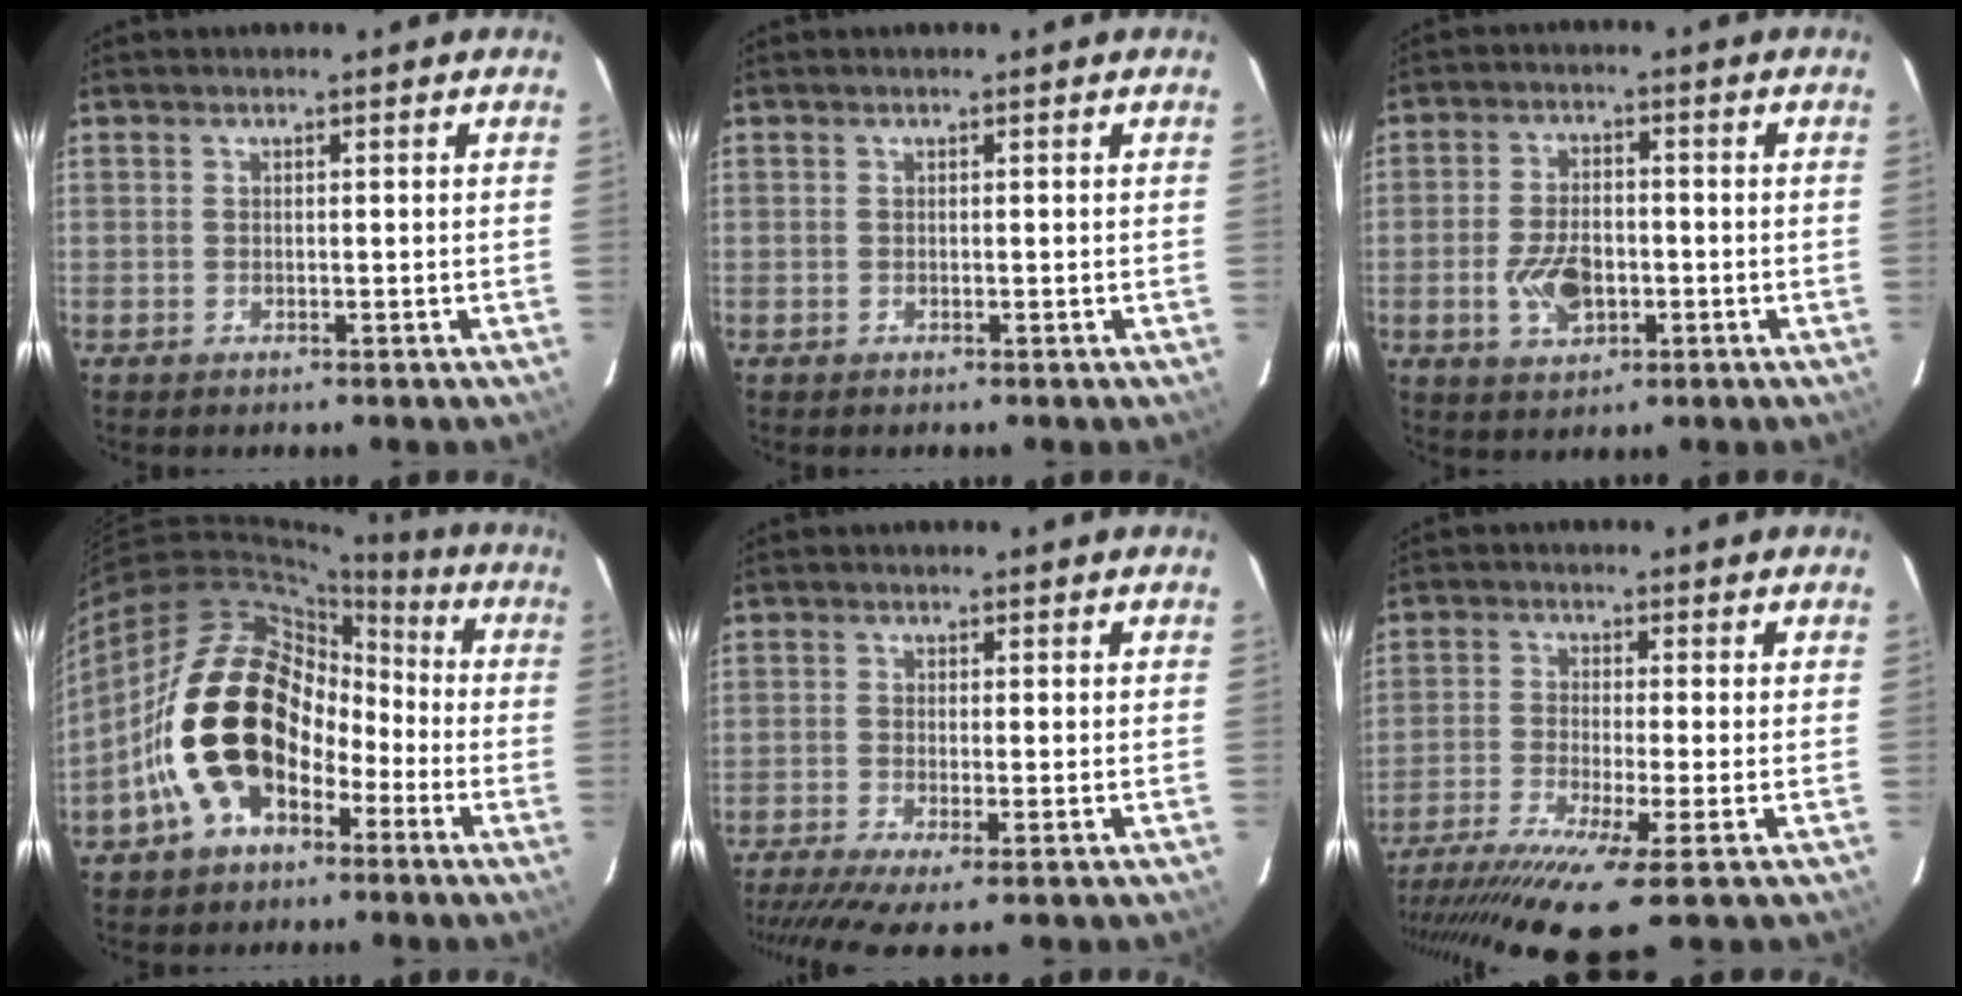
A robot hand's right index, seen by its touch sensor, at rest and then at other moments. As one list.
[{"total": 0.0}, {"total": 7.7, "force": [-2.1, 4.6, 5.8], "torque": [-0.119, 0.001, -0.031]}, {"total": 17.9, "force": [-5.6, 12.4, 11.6], "torque": [-0.224, 0.023, -0.090]}, {"total": 6.5, "force": [-4.7, -0.4, 4.5], "torque": [-0.105, -0.027, -0.087]}, {"total": 15.2, "force": [-10.0, 0.8, 11.4], "torque": [-0.238, -0.065, -0.176]}]